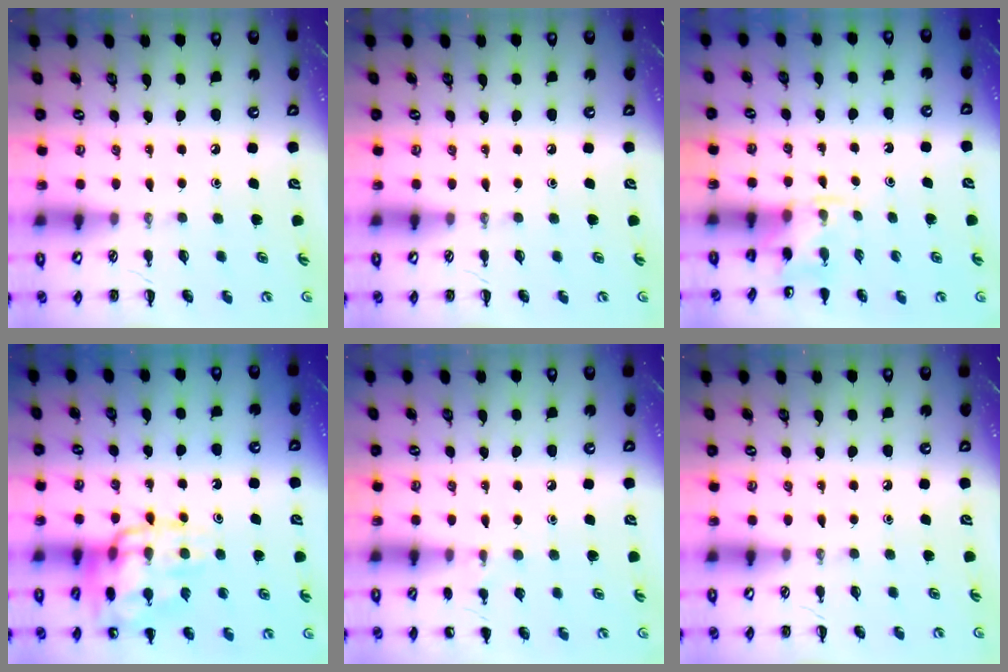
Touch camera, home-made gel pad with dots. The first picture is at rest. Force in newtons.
{"total": 0.0}
{"total": 3.2, "press": 2.9, "slide": 1.3}
{"total": 15.6, "press": 15.5, "slide": 1.5}
{"total": 6.4, "press": 6.1, "slide": 1.7}
{"total": 0.0}